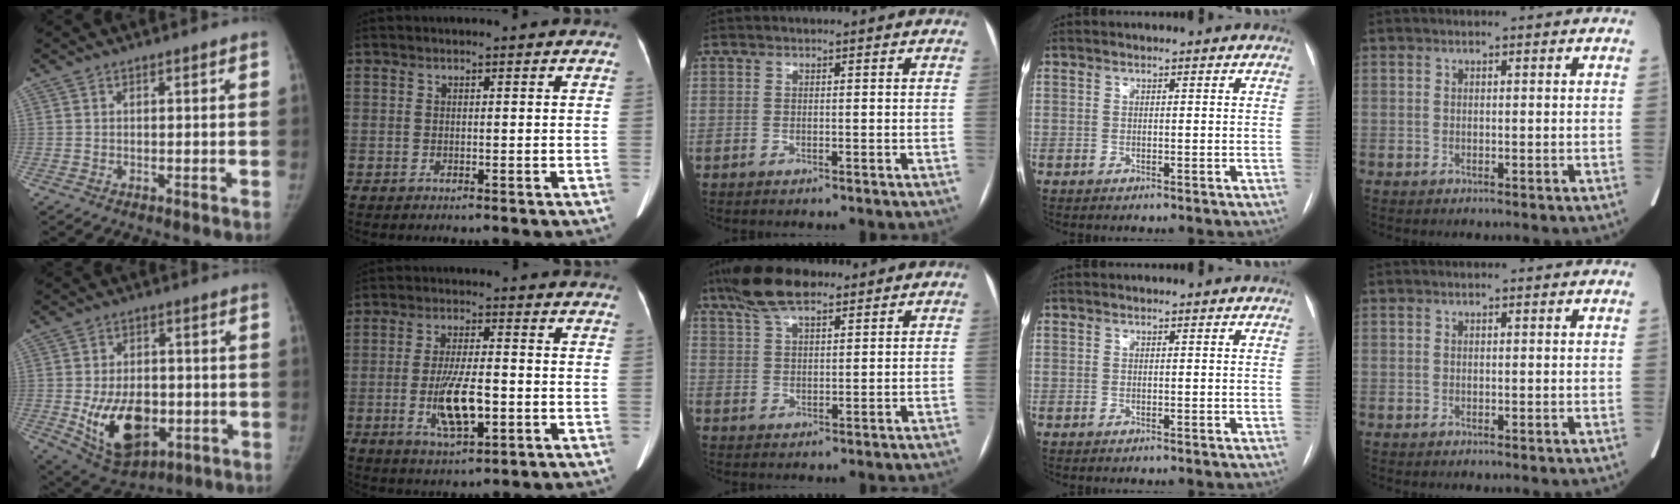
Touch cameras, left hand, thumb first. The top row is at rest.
{"thumb": {"total": 14.6, "force": [-3.2, 9.3, 10.8], "torque": [-0.149, 0.000, -0.033]}, "index": {"total": 8.3, "force": [-2.0, 2.2, 7.8], "torque": [-0.149, -0.005, -0.034]}, "middle": {"total": 8.5, "force": [6.3, 2.5, 5.2], "torque": [-0.106, 0.022, 0.114]}}